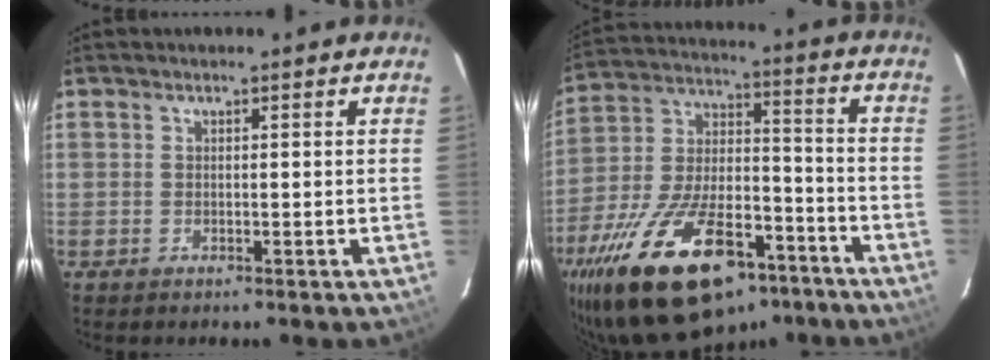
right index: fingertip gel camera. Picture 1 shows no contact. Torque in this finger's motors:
{"motor_torque": [1.58, -0.55, 1.05, 0.21]}